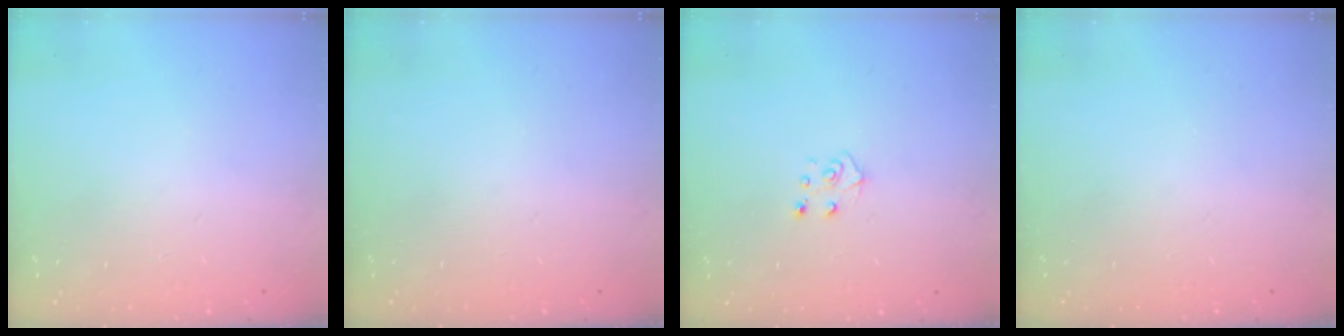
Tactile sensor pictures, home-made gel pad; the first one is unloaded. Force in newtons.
{"total": 0.0}
{"total": 5.4, "press": 5.3, "slide": 0.4}
{"total": 0.0}